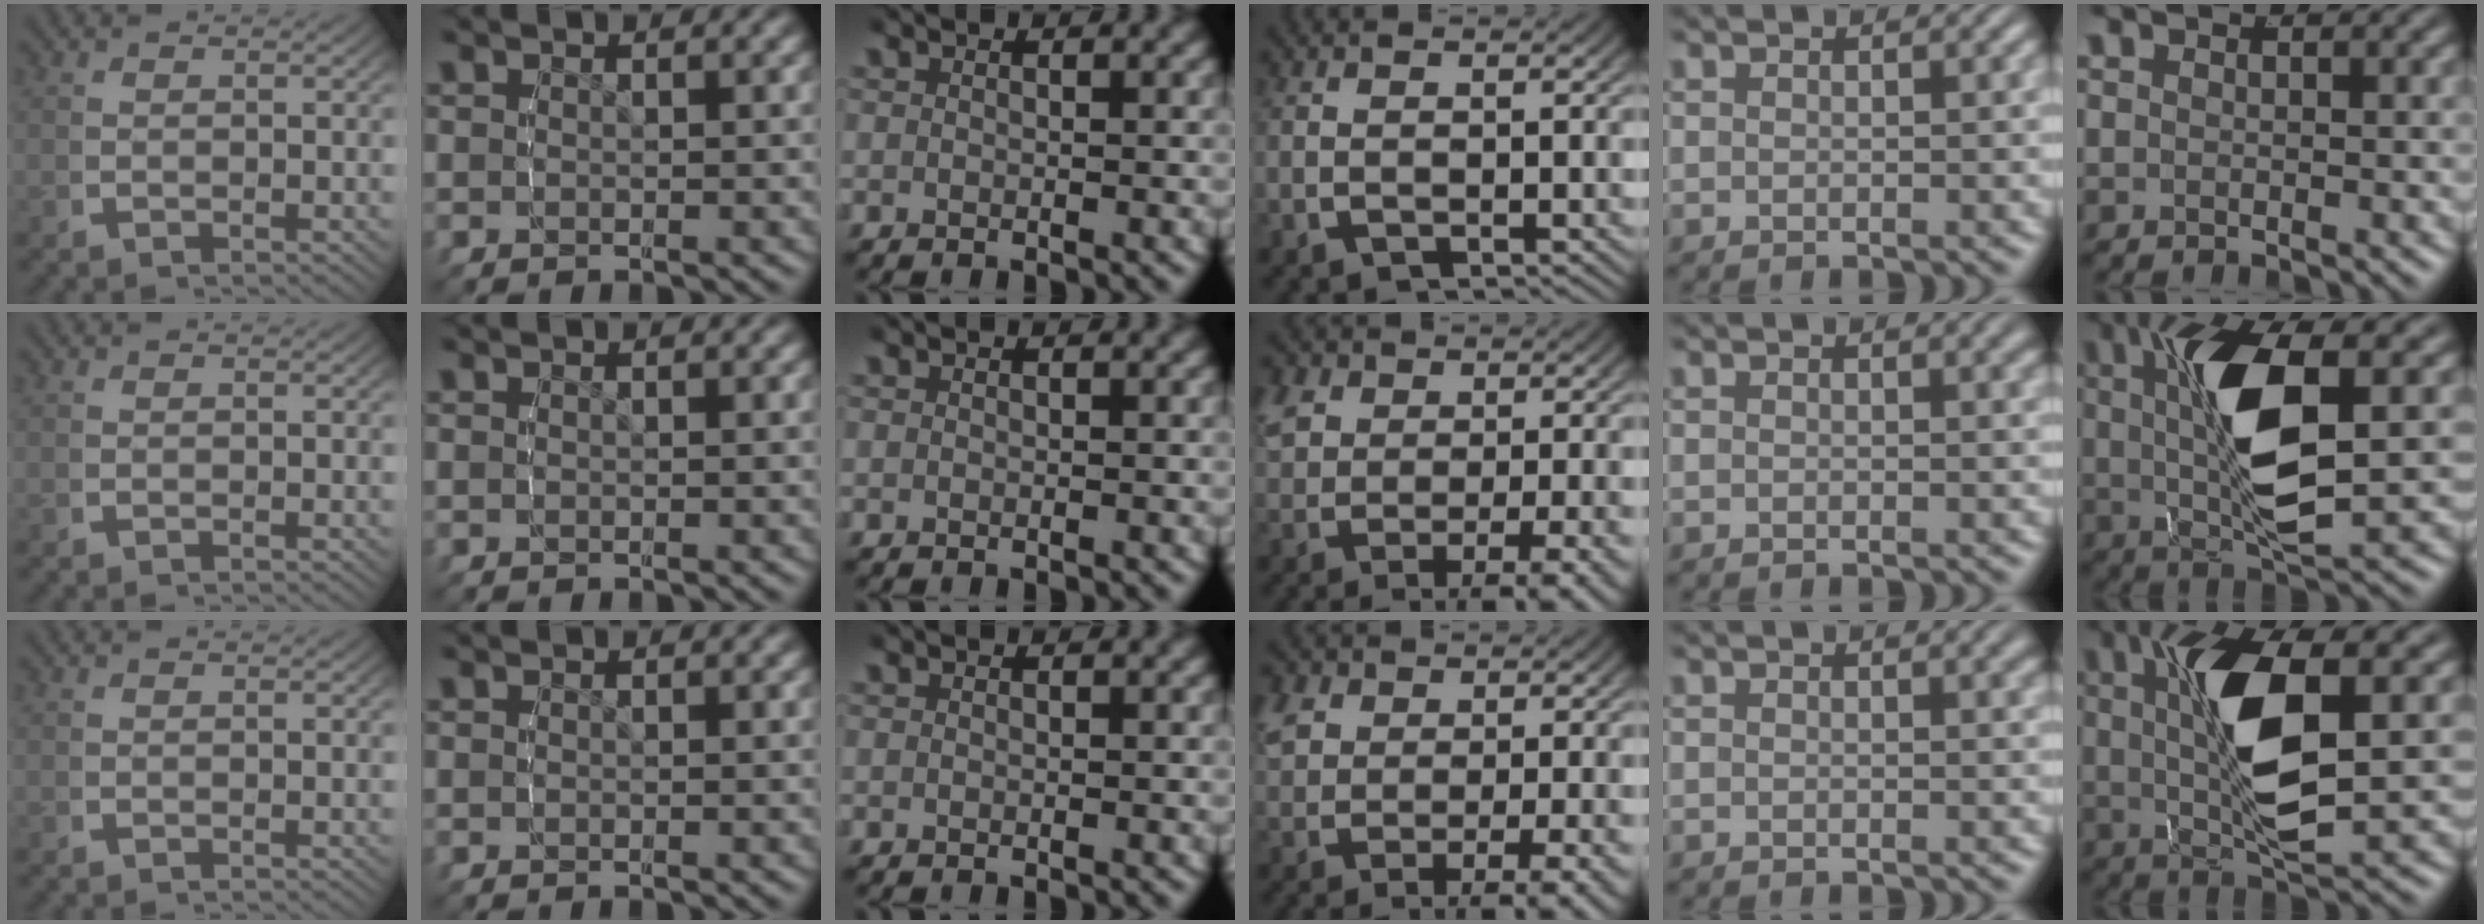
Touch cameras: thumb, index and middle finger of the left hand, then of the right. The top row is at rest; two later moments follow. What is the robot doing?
{"motion": "lift_and_place", "object": "glasses"}